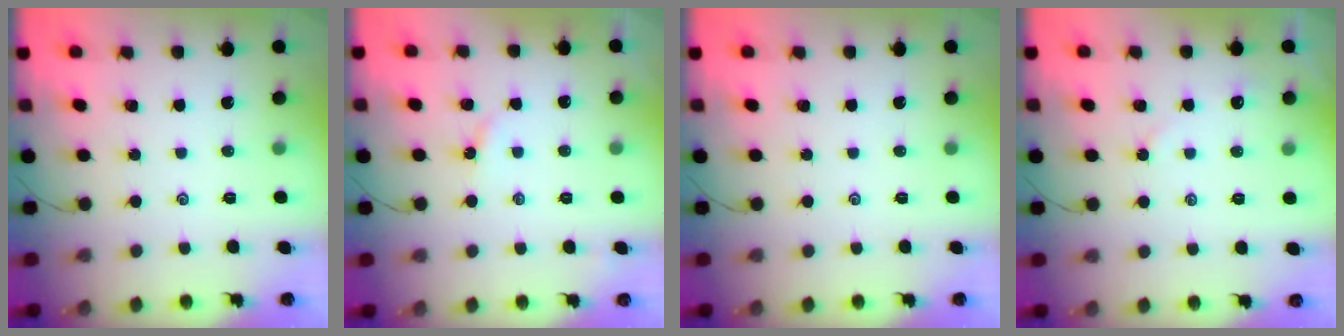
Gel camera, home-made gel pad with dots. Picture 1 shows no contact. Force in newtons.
{"total": 2.3, "press": 2.3, "slide": 0.4}
{"total": 0.0}
{"total": 2.6, "press": 2.5, "slide": 0.3}